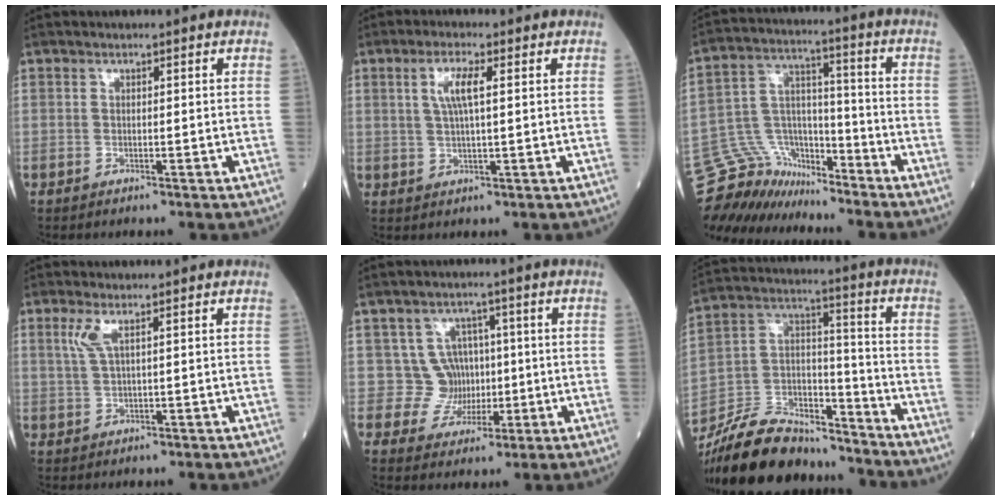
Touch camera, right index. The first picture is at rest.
{"total": 4.6, "force": [1.4, 0.6, 4.3], "torque": [-0.089, 0.004, 0.029]}
{"total": 13.9, "force": [-13.0, 4.5, 1.9], "torque": [-0.042, 0.045, -0.233]}
{"total": 2.5, "force": [1.2, 0.1, 2.2], "torque": [-0.061, 0.006, 0.029]}
{"total": 5.4, "force": [0.5, 5.3, -0.1], "torque": [0.018, 0.016, 0.011]}
{"total": 18.7, "force": [-17.0, 5.4, 5.5], "torque": [-0.116, 0.021, -0.292]}